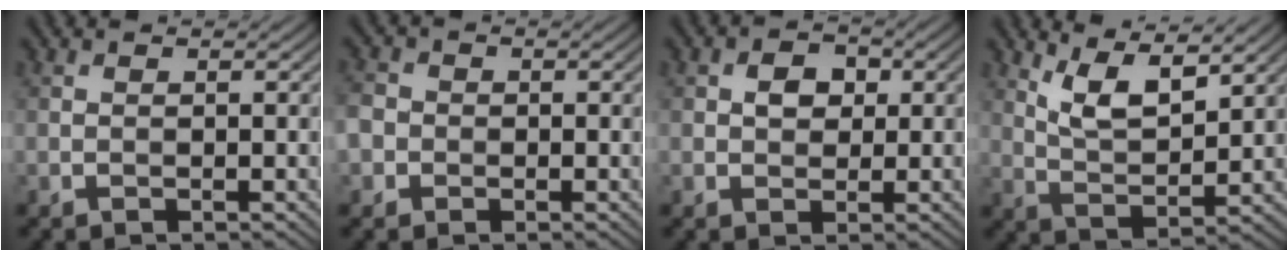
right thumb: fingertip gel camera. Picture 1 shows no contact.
{"total": 3.4, "force": [-0.8, 3.1, 1.2], "torque": [-0.033, -0.001, -0.026]}
{"total": 2.9, "force": [0.4, 2.3, 1.6], "torque": [-0.033, 0.003, 0.000]}
{"total": 6.5, "force": [4.1, 2.2, 4.6], "torque": [-0.100, -0.008, 0.084]}